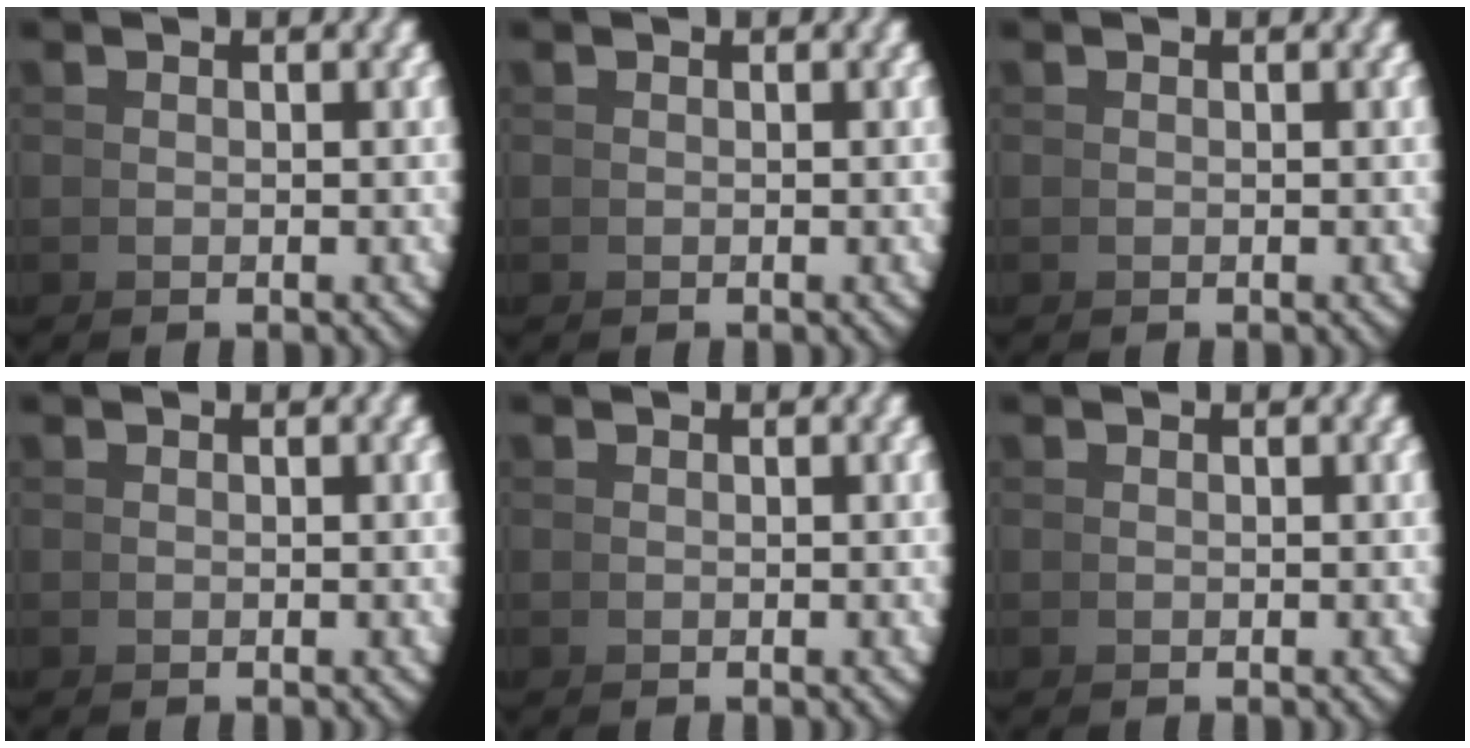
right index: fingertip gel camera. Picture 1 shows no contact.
{"total": 0.0}
{"total": 0.0}
{"total": 0.0}
{"total": 0.0}
{"total": 0.0}